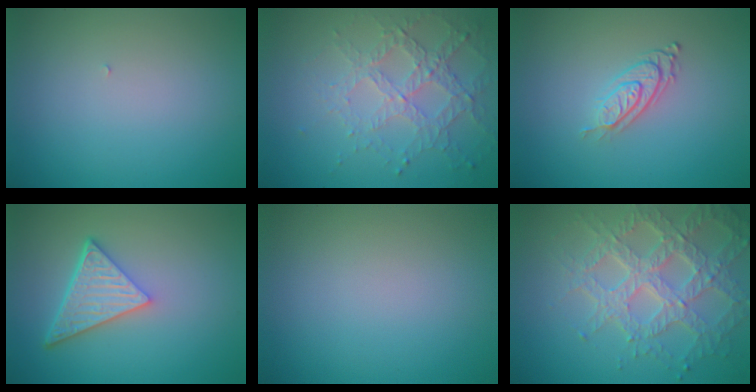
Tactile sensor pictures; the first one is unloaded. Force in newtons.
{"total": 4.7, "press": 3.3, "slide": 3.3}
{"total": 2.9, "press": 1.9, "slide": 2.1}
{"total": 5.1, "press": 3.7, "slide": 3.5}
{"total": 0.0}
{"total": 6.7, "press": 5.2, "slide": 4.2}